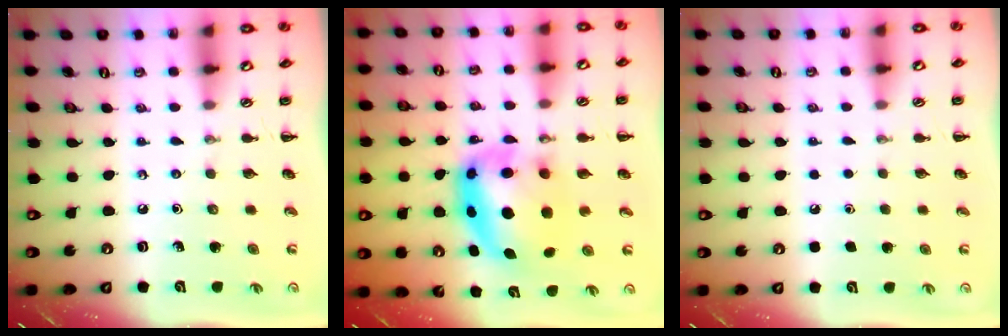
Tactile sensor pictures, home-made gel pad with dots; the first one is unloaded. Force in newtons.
{"total": 10.4, "press": 10.0, "slide": 2.8}
{"total": 1.7, "press": 1.7, "slide": 0.1}